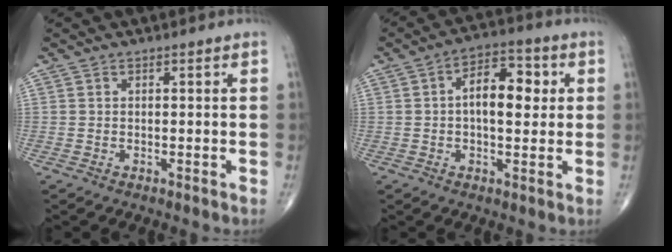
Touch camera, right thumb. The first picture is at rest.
{"total": 9.6, "force": [1.1, 5.1, 8.0], "torque": [-0.108, 0.016, 0.011]}